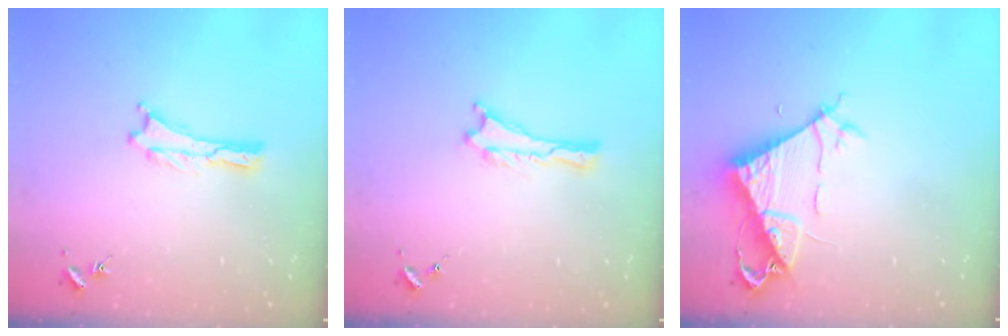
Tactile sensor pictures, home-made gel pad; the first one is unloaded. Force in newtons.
{"total": 0.0}
{"total": 7.3, "press": 7.3, "slide": 0.3}